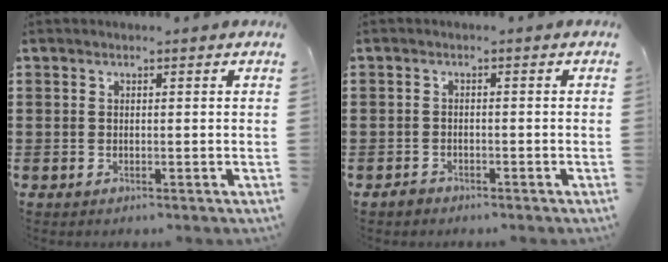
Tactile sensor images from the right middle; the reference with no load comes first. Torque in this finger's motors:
{"motor_torque": [2.14, 0.00, -0.06, 0.00]}